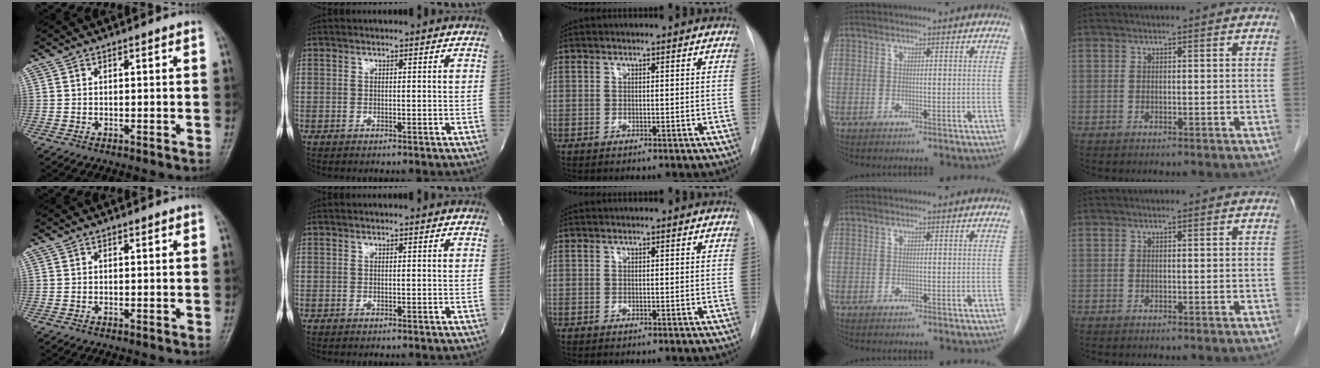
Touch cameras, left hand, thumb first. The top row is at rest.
{}